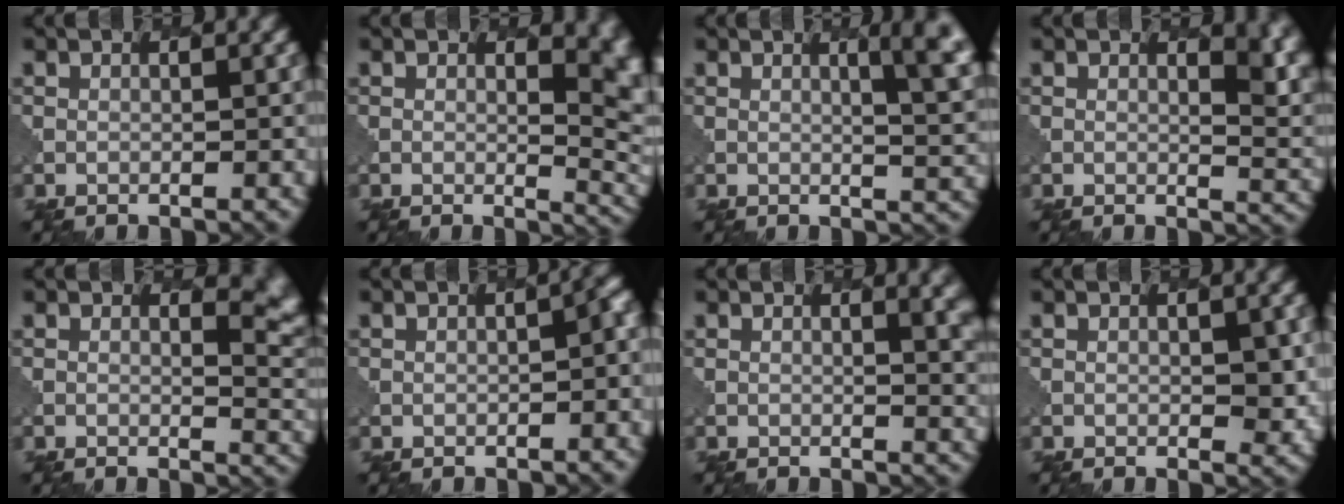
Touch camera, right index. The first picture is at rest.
{"total": 5.6, "force": [1.3, 2.6, 4.8], "torque": [-0.029, -0.007, 0.021]}
{"total": 5.5, "force": [1.8, 1.9, 4.8], "torque": [-0.029, 0.008, 0.020]}
{"total": 5.1, "force": [2.2, 2.4, 3.9], "torque": [-0.030, -0.008, 0.032]}
{"total": 4.4, "force": [1.8, 2.1, 3.4], "torque": [-0.027, -0.009, 0.024]}
{"total": 2.3, "force": [-0.3, 1.7, 1.6], "torque": [-0.011, 0.002, -0.008]}
{"total": 5.3, "force": [1.6, 2.7, 4.3], "torque": [-0.009, 0.003, 0.020]}
{"total": 2.6, "force": [0.2, 1.4, 2.2], "torque": [-0.029, -0.005, 0.006]}